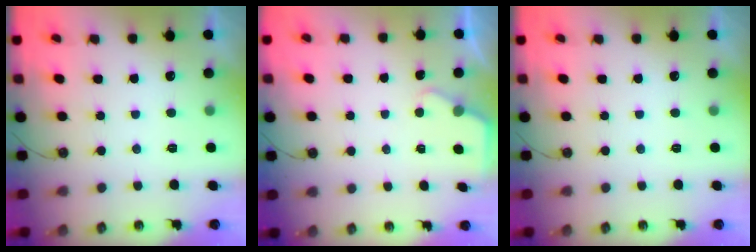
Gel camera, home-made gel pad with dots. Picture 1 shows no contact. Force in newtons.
{"total": 2.1, "press": 2.0, "slide": 0.4}
{"total": 0.0}